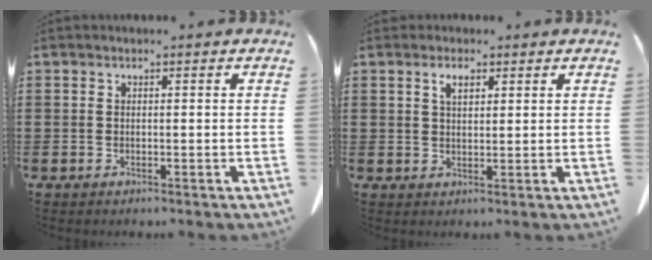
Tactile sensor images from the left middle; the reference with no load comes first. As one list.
[{"total": 2.6, "force": [1.6, 1.1, 1.8], "torque": [-0.031, 0.001, 0.027]}]